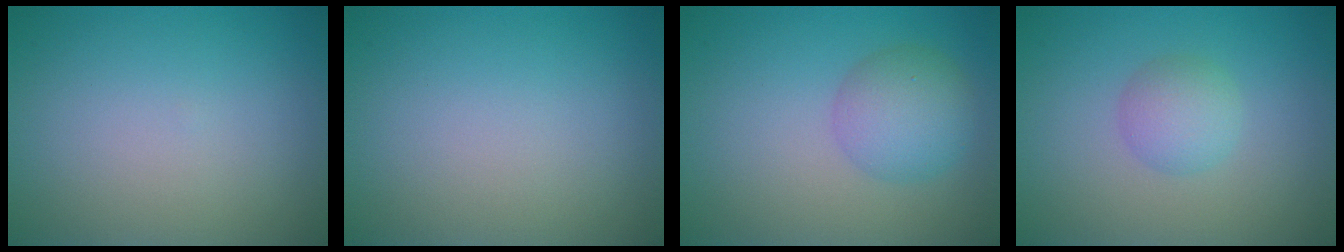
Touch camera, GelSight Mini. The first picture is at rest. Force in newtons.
{"total": 0.0}
{"total": 3.8, "press": 3.8, "slide": 0.2}
{"total": 2.4, "press": 2.4, "slide": 0.1}